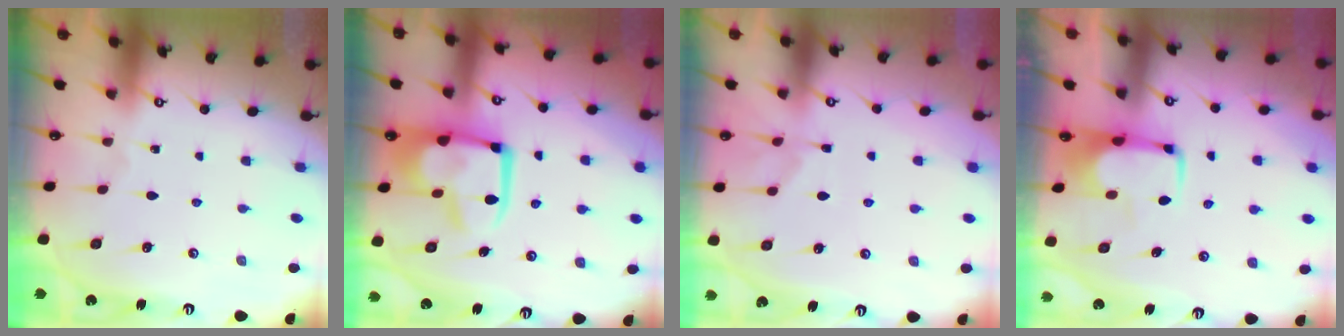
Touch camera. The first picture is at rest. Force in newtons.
{"total": 15.0, "press": 14.9, "slide": 1.6}
{"total": 1.2, "press": 0.1, "slide": 1.2}
{"total": 1.8, "press": 1.8, "slide": 0.4}